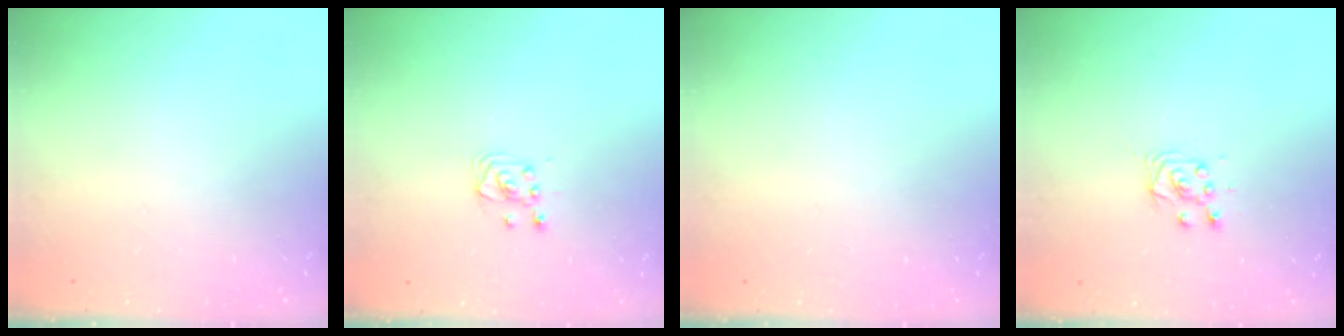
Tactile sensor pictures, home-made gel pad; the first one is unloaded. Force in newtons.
{"total": 2.9, "press": 2.9, "slide": 0.4}
{"total": 0.0}
{"total": 6.1, "press": 6.1, "slide": 0.5}